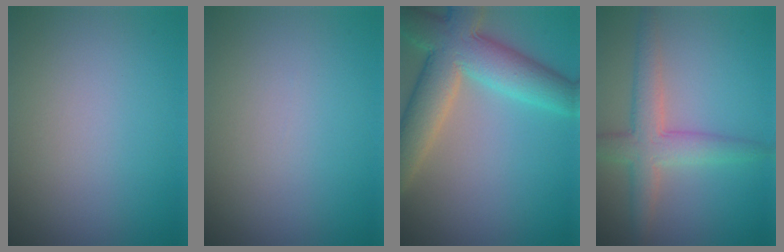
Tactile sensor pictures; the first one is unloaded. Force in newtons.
{"total": 0.0}
{"total": 9.0, "press": 9.0, "slide": 0.3}
{"total": 4.3, "press": 4.3, "slide": 0.1}